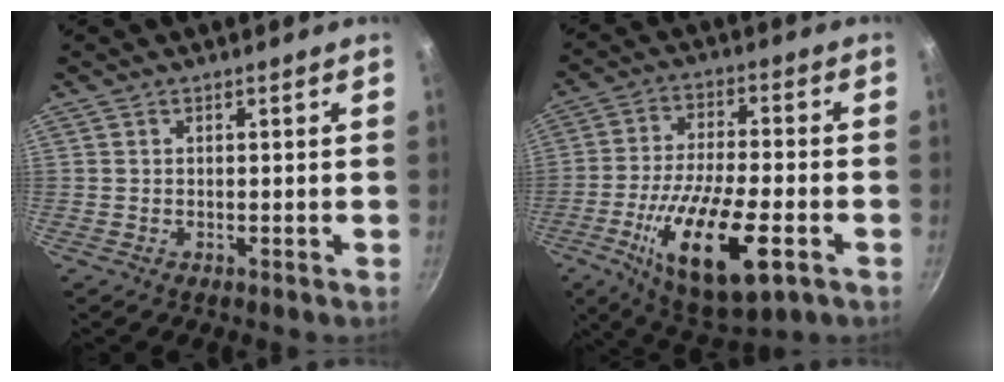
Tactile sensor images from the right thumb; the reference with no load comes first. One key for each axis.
{"total": 19.4, "fx": -7.1, "fy": 6.9, "fz": 16.7, "tx": -0.293, "ty": 0.011, "tz": -0.119}